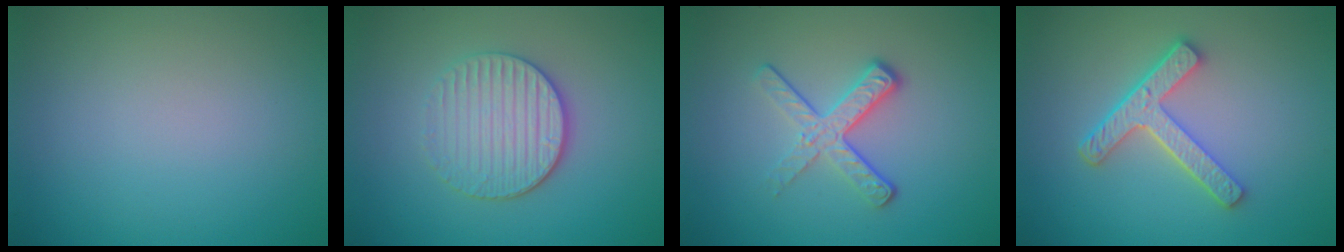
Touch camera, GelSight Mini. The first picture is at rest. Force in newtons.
{"total": 3.9, "press": 3.4, "slide": 1.9}
{"total": 3.5, "press": 2.4, "slide": 2.5}
{"total": 4.3, "press": 3.3, "slide": 2.9}